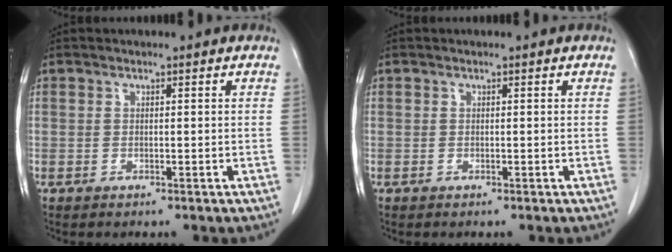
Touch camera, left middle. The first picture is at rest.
{"total": 0.0}